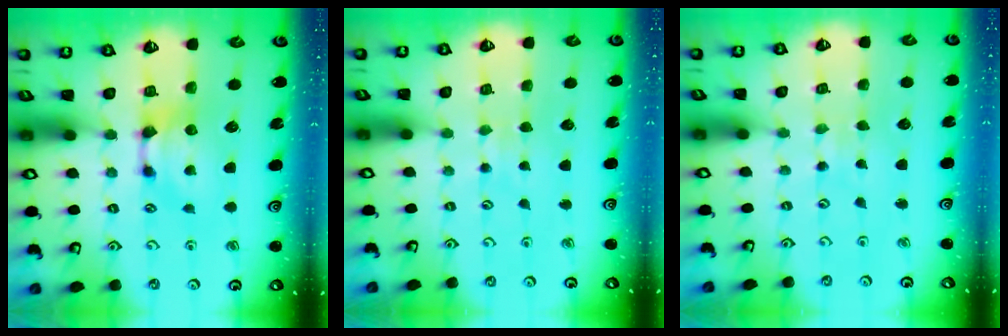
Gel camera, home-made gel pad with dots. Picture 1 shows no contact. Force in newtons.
{"total": 3.8, "press": 3.8, "slide": 0.4}
{"total": 5.3, "press": 5.2, "slide": 0.2}